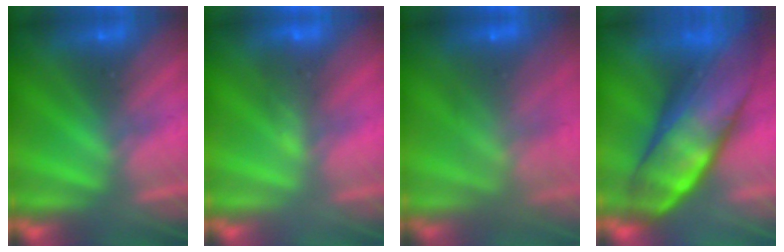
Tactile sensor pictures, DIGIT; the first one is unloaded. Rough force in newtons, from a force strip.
{"total": 3.9}
{"total": 8.7}
{"total": 7.7}